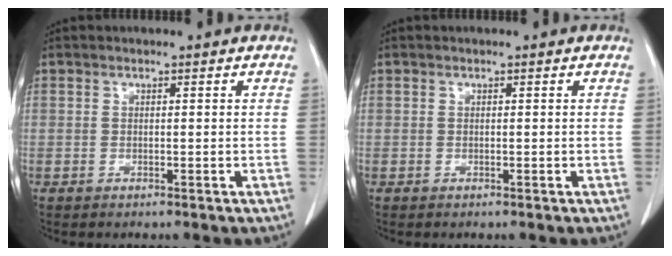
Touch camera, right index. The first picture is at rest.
{"total": 0.0}